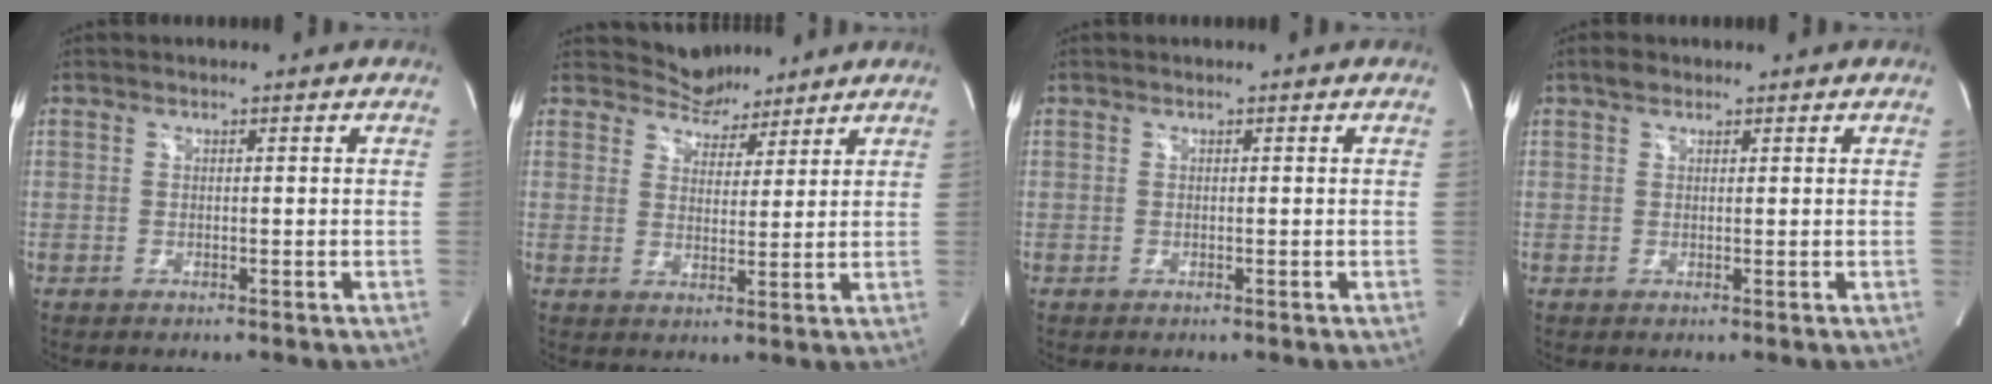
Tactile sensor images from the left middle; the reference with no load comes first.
{"total": 5.2, "force": [4.9, 1.8, -0.1], "torque": [0.000, 0.003, 0.083]}
{"total": 0.0}
{"total": 1.5, "force": [1.2, 0.8, 0.6], "torque": [-0.016, 0.012, 0.021]}